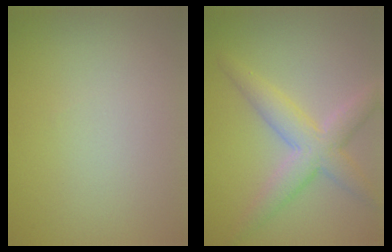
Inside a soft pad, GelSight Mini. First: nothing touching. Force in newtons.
{"total": 4.6, "press": 4.6, "slide": 0.1}